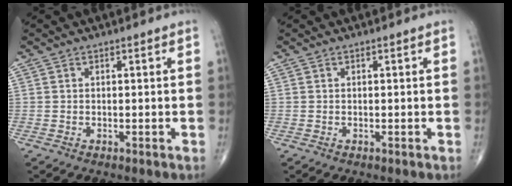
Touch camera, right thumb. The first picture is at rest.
{"total": 0.0}